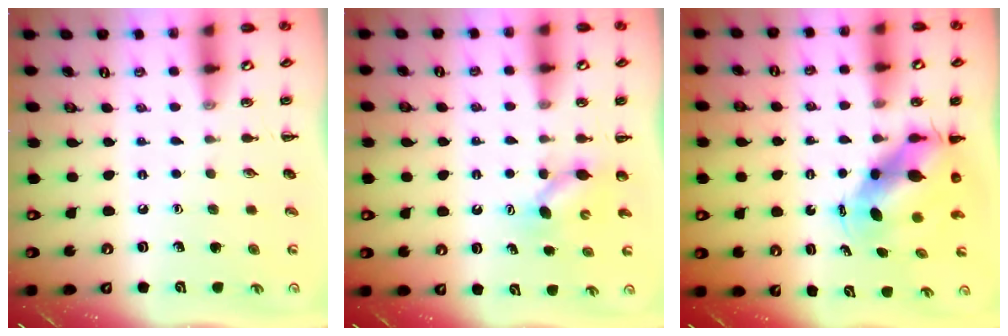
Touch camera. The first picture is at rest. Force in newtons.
{"total": 5.0, "press": 5.0, "slide": 0.4}
{"total": 5.8, "press": 5.6, "slide": 1.5}